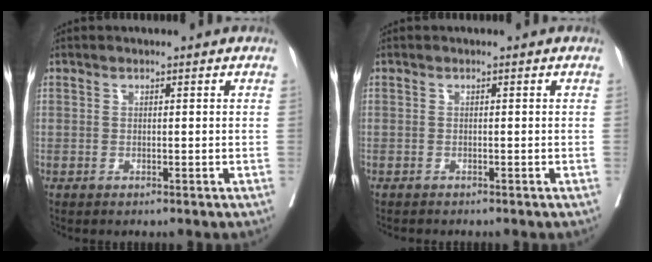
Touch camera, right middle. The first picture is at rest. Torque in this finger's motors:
{"motor_torque": [0.95, -1.19, 0.04, 0.02]}